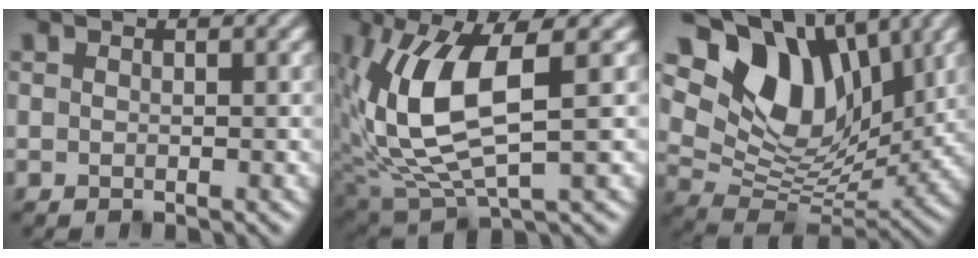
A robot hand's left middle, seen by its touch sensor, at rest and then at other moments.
{"total": 9.5, "force": [1.8, 3.5, 8.6], "torque": [-0.200, -0.005, 0.039]}
{"total": 12.3, "force": [5.2, 7.8, 8.1], "torque": [-0.144, 0.004, 0.090]}